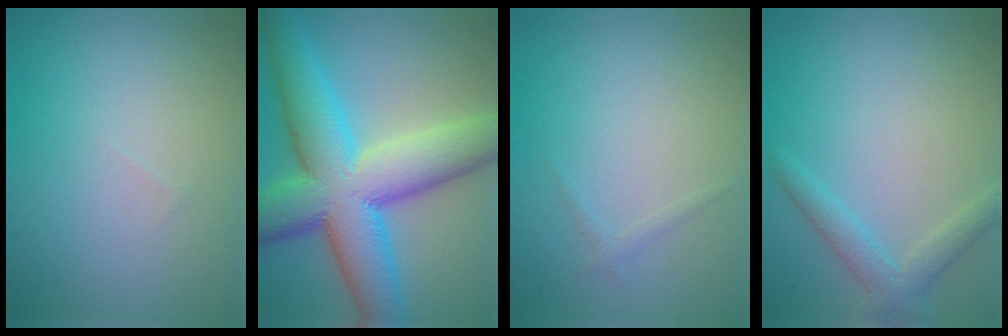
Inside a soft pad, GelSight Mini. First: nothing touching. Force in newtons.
{"total": 13.1, "press": 13.1, "slide": 0.1}
{"total": 0.7, "press": 0.7, "slide": 0.1}
{"total": 2.6, "press": 2.6, "slide": 0.1}